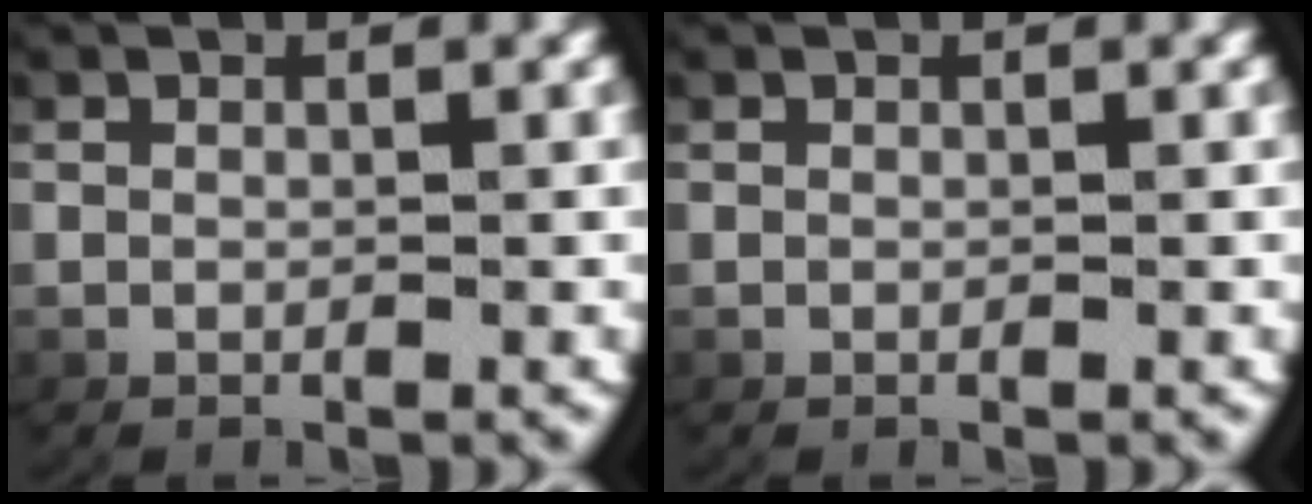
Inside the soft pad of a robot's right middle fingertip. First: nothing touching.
{"total": 0.0}